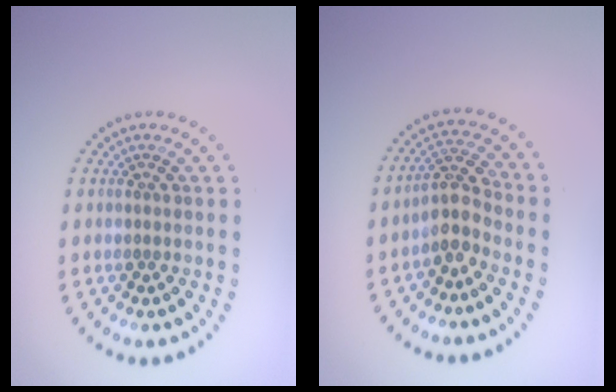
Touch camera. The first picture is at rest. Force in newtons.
{"total": 2.9, "press": 2.4, "slide": 1.7}